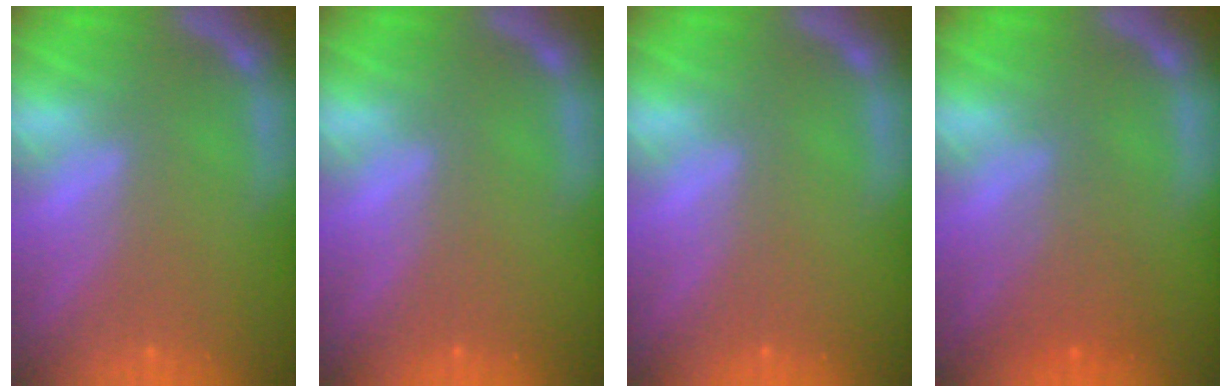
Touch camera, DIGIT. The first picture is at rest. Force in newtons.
{"total": 0.0}
{"total": 0.0}
{"total": 2.9}